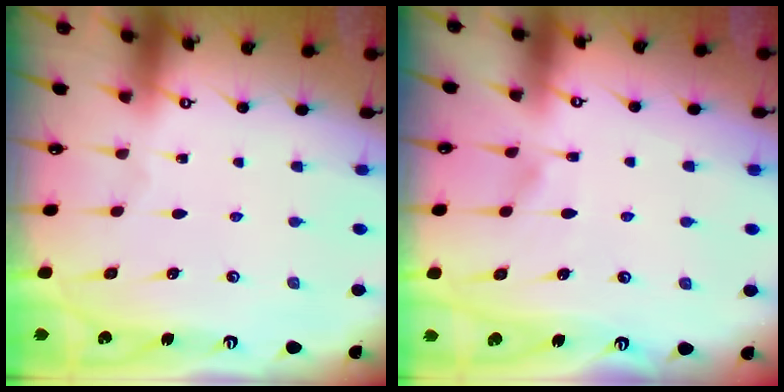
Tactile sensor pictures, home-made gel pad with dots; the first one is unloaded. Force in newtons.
{"total": 5.4, "press": 5.4, "slide": 0.7}